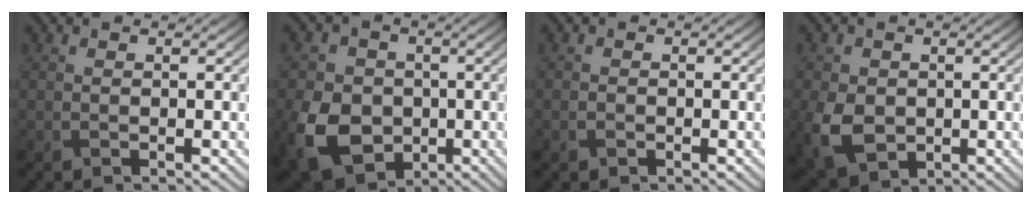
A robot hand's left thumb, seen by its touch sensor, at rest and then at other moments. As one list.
[{"total": 11.2, "force": [-3.2, 8.7, 6.3], "torque": [-0.166, -0.033, -0.065]}, {"total": 0.9, "force": [-0.6, 0.6, 0.4], "torque": [-0.011, -0.003, -0.010]}, {"total": 7.1, "force": [-1.2, 5.5, 4.3], "torque": [-0.124, -0.020, -0.024]}]